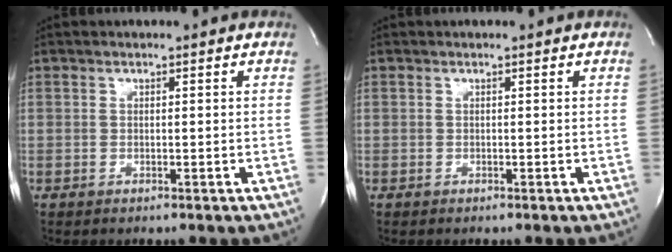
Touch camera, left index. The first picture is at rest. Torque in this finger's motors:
{"motor_torque": [-0.27, 0.15, 0.03, 0.02]}